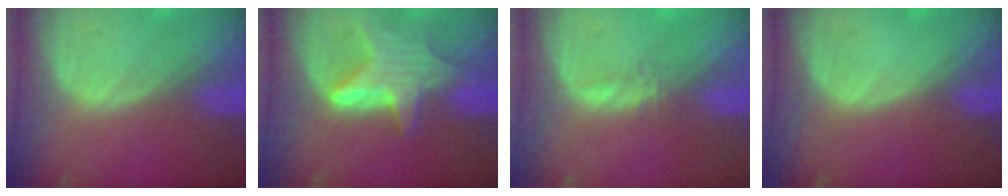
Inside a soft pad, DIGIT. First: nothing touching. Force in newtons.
{"total": 6.8, "press": 6.8, "slide": 0.1}
{"total": 1.3, "press": 1.2, "slide": 0.5}
{"total": 0.0}